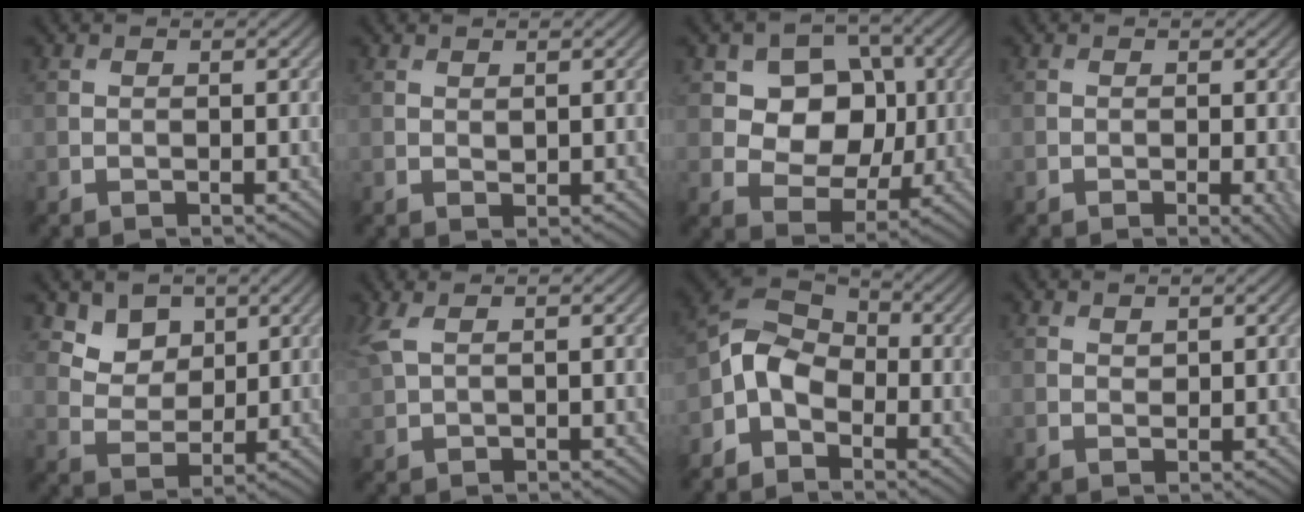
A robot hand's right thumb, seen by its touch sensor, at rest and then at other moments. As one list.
[{"total": 0.7, "force": [0.5, 0.3, 0.4], "torque": [-0.008, -0.002, 0.011]}, {"total": 8.7, "force": [1.7, 7.1, 4.8], "torque": [-0.101, -0.003, 0.017]}, {"total": 1.4, "force": [-0.4, 0.2, 1.3], "torque": [-0.018, -0.003, -0.006]}, {"total": 5.0, "force": [3.4, 3.3, 1.6], "torque": [-0.056, -0.039, 0.087]}, {"total": 2.9, "force": [1.5, 1.0, 2.3], "torque": [-0.071, 0.011, 0.032]}, {"total": 6.6, "force": [-2.8, 4.5, 3.8], "torque": [-0.082, 0.010, -0.078]}, {"total": 0.8, "force": [0.7, 0.3, 0.2], "torque": [-0.005, -0.002, 0.015]}]